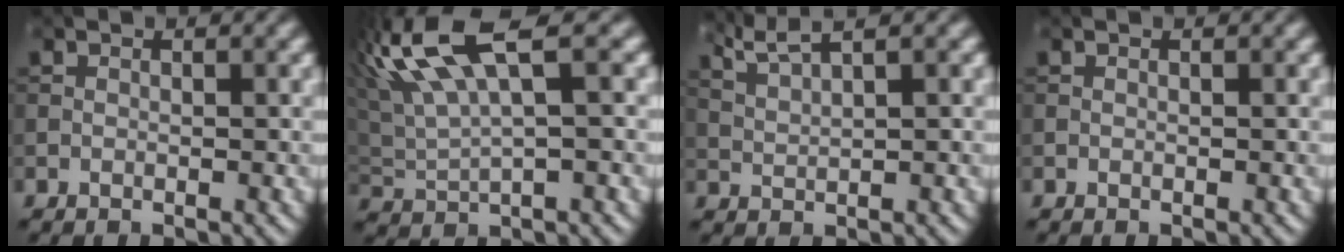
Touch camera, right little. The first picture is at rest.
{"total": 9.6, "force": [4.3, 2.6, 8.2], "torque": [-0.173, 0.026, 0.079]}
{"total": 3.5, "force": [2.6, 0.5, 2.2], "torque": [-0.045, 0.011, 0.053]}
{"total": 0.0}